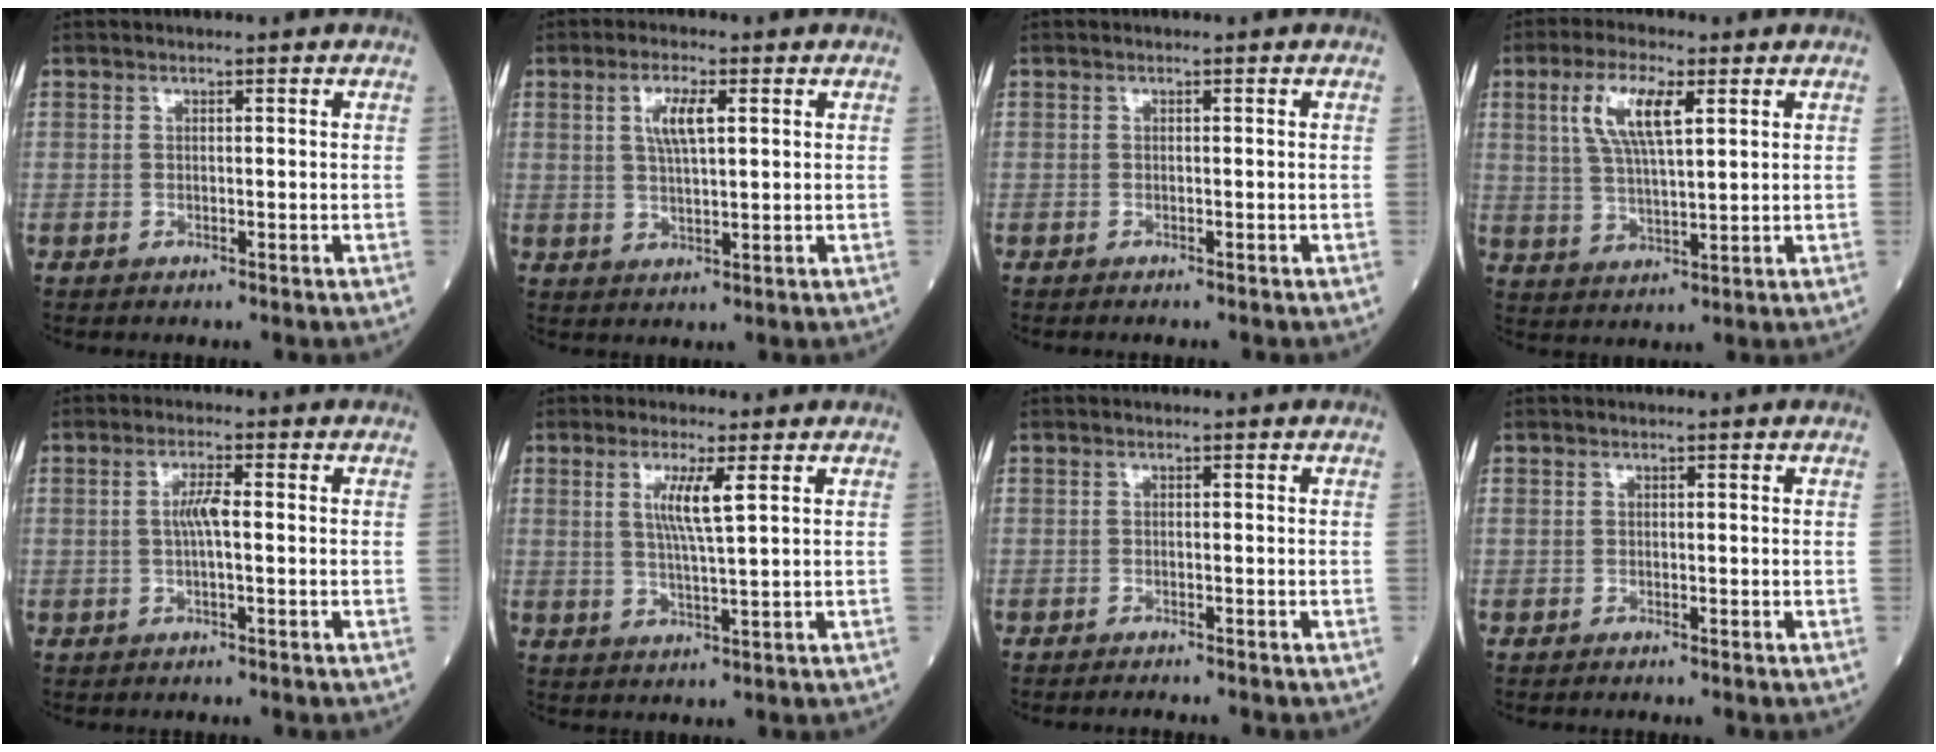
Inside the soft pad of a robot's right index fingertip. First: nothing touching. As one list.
[{"total": 4.7, "force": [1.5, 1.1, 4.4], "torque": [-0.088, 0.005, 0.031]}, {"total": 1.1, "force": [-1.0, 0.0, 0.4], "torque": [-0.004, 0.000, -0.012]}, {"total": 8.2, "force": [3.2, 2.1, 7.3], "torque": [-0.150, 0.011, 0.064]}, {"total": 3.2, "force": [0.1, 0.3, 3.2], "torque": [-0.064, 0.004, 0.000]}, {"total": 5.0, "force": [1.7, -0.2, 4.7], "torque": [-0.092, -0.003, 0.033]}, {"total": 2.4, "force": [-2.3, 0.0, 0.8], "torque": [-0.009, -0.003, -0.028]}, {"total": 0.0}]